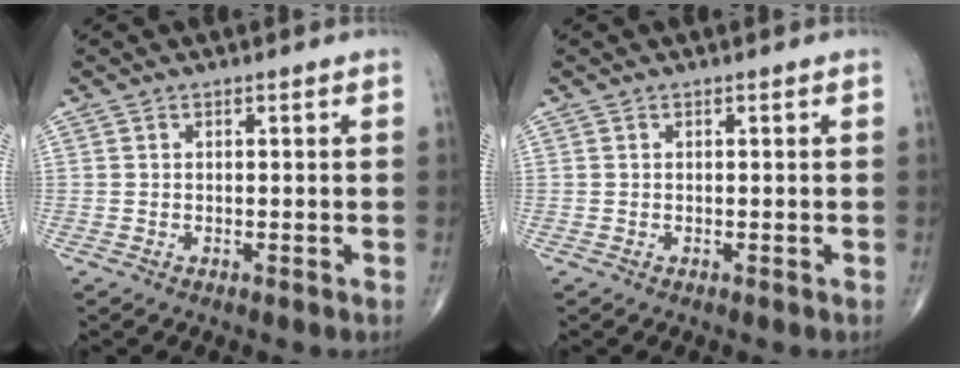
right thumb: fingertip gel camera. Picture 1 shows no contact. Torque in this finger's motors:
{"motor_torque": [0.00, 0.00, -0.15, -0.05, 0.00]}